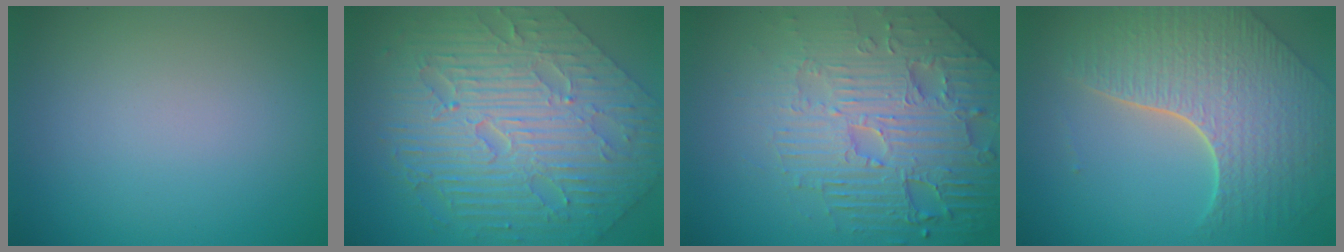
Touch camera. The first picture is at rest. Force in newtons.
{"total": 10.7, "press": 7.2, "slide": 7.9}
{"total": 8.5, "press": 6.0, "slide": 6.0}
{"total": 7.7, "press": 5.5, "slide": 5.4}